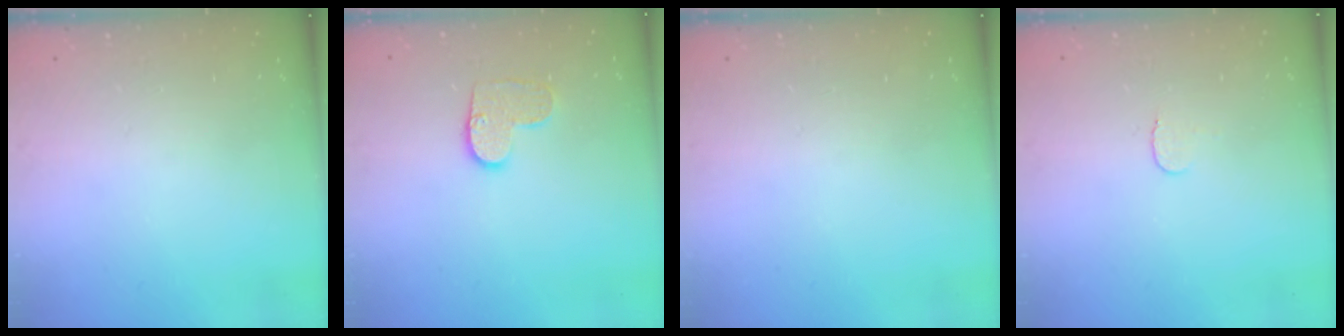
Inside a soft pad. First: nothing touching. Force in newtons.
{"total": 8.4, "press": 8.4, "slide": 0.3}
{"total": 0.0}
{"total": 3.6, "press": 3.6, "slide": 0.4}